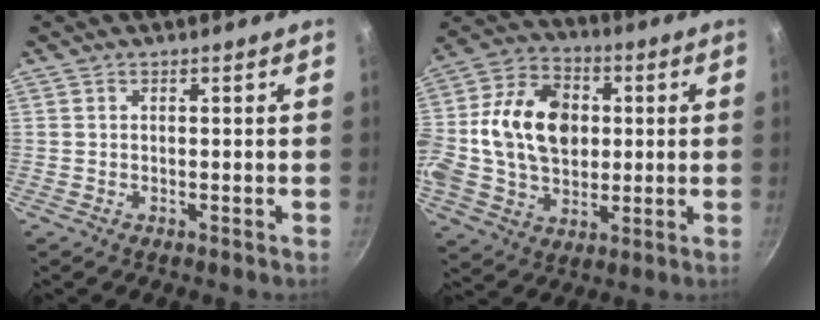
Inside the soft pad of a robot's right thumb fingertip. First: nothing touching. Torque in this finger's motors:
{"motor_torque": [2.38, 2.63, 1.41, -1.15, 0.21]}